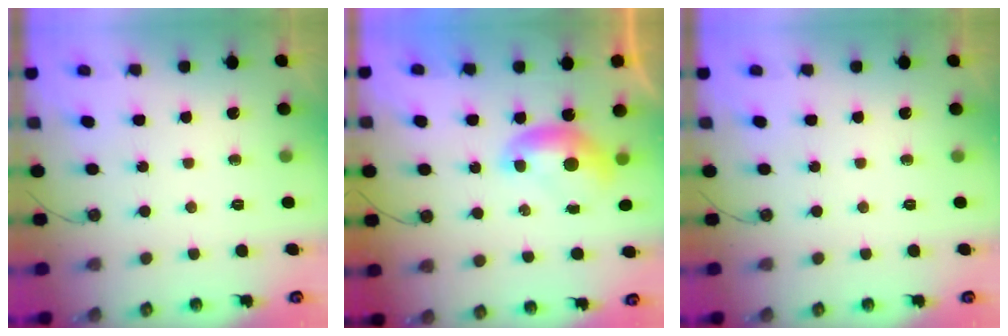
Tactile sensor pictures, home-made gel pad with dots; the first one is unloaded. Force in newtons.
{"total": 0.0}
{"total": 0.0}